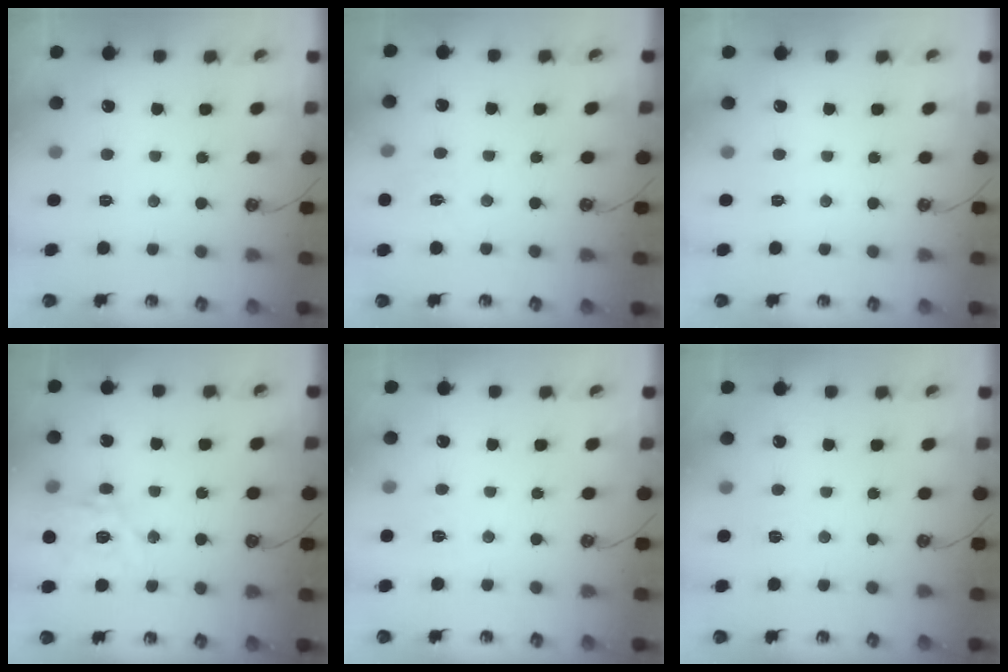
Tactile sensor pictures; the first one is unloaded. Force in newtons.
{"total": 4.9, "press": 4.9, "slide": 0.4}
{"total": 0.0}
{"total": 14.7, "press": 14.6, "slide": 1.3}
{"total": 7.0, "press": 7.0, "slide": 0.7}
{"total": 2.6, "press": 2.6, "slide": 0.2}